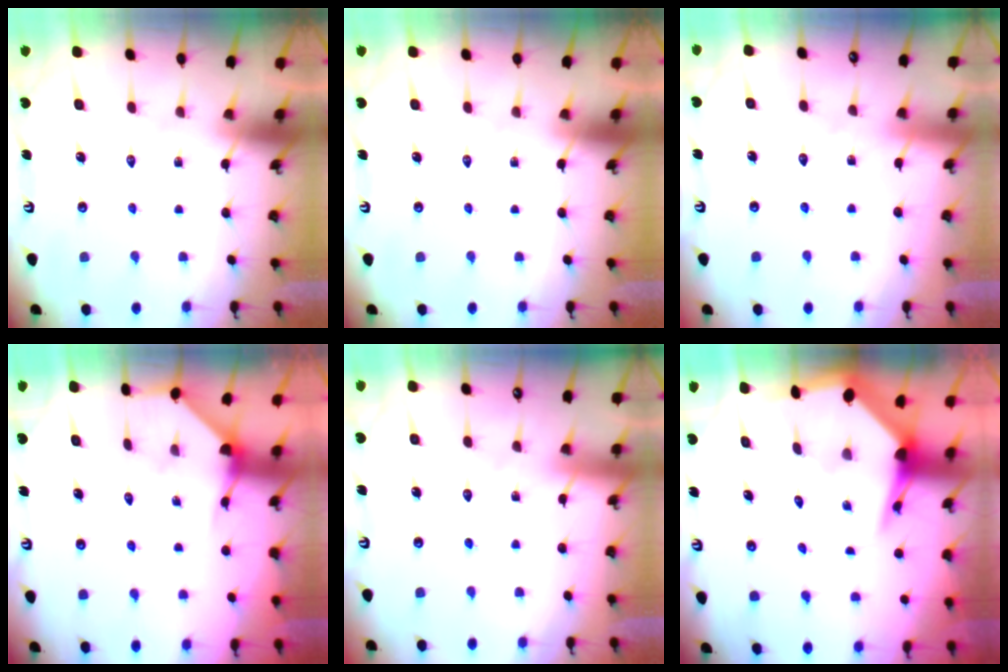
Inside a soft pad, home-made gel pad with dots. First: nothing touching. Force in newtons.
{"total": 0.0}
{"total": 2.7, "press": 2.7, "slide": 0.4}
{"total": 3.6, "press": 3.5, "slide": 0.6}
{"total": 3.5, "press": 3.5, "slide": 0.3}
{"total": 4.9, "press": 4.9, "slide": 0.6}